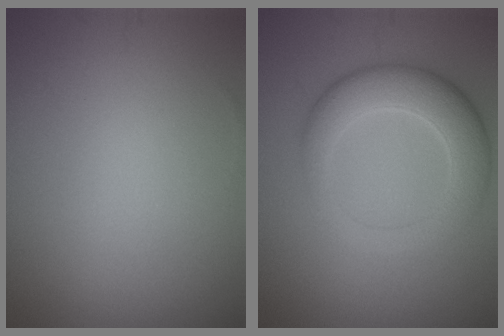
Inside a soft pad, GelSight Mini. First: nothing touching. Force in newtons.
{"total": 5.6, "press": 5.5, "slide": 0.4}